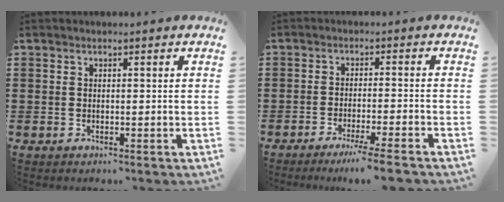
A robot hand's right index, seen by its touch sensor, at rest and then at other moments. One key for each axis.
{"total": 4.2, "fx": -3.5, "fy": -0.6, "fz": 2.4, "tx": -0.037, "ty": -0.013, "tz": -0.062}